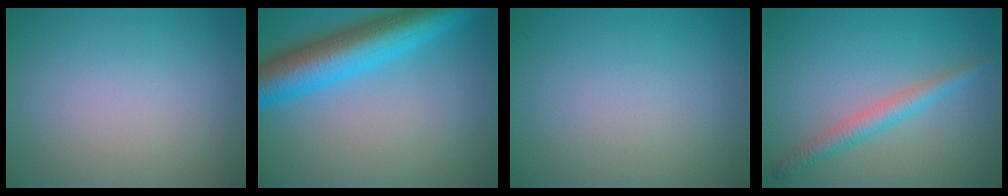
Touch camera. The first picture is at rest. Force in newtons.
{"total": 8.8, "press": 8.8, "slide": 0.3}
{"total": 0.0}
{"total": 2.6, "press": 2.6, "slide": 0.1}